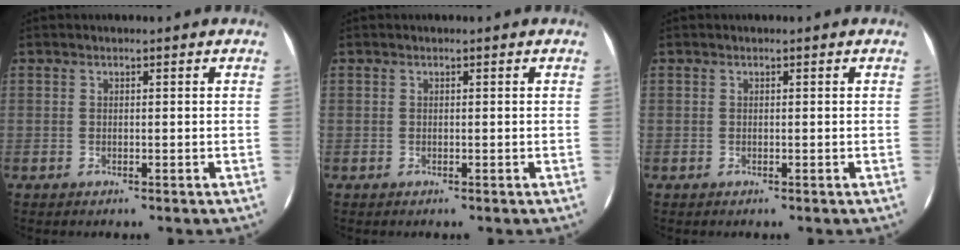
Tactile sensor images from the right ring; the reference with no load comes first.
{"total": 0.0}
{"total": 0.0}